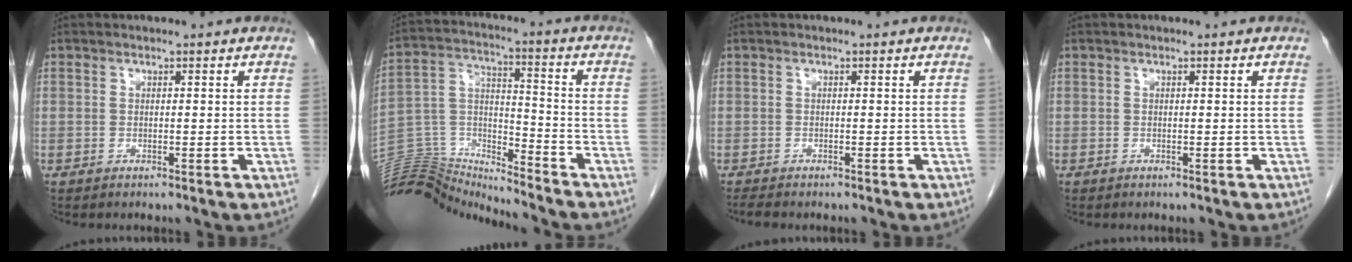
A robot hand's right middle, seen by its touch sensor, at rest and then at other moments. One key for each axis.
{"total": 12.3, "fx": -12.3, "fy": -0.2, "fz": -0.8, "tx": 0.017, "ty": 0.062, "tz": -0.228}
{"total": 1.1, "fx": -1.0, "fy": 0.0, "fz": 0.4, "tx": -0.015, "ty": -0.005, "tz": -0.019}
{"total": 0.0}